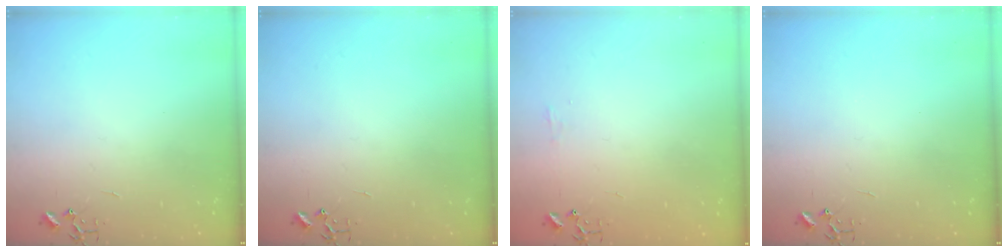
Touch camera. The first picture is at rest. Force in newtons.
{"total": 0.0}
{"total": 4.5, "press": 4.4, "slide": 0.7}
{"total": 0.0}